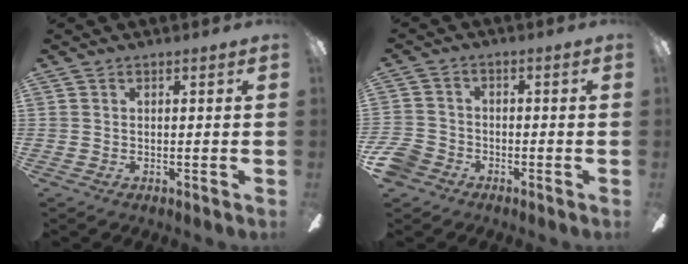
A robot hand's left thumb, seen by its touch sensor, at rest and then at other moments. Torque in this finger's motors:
{"motor_torque": [-0.37, 0.39, 0.09, -0.07, 0.00]}